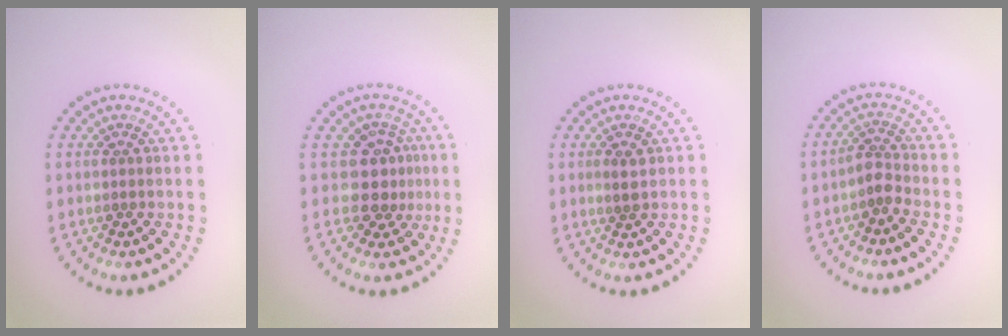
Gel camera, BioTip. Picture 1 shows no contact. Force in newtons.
{"total": 3.0, "press": 2.5, "slide": 1.7}
{"total": 1.1, "press": 1.0, "slide": 0.4}
{"total": 2.0, "press": 1.4, "slide": 1.4}